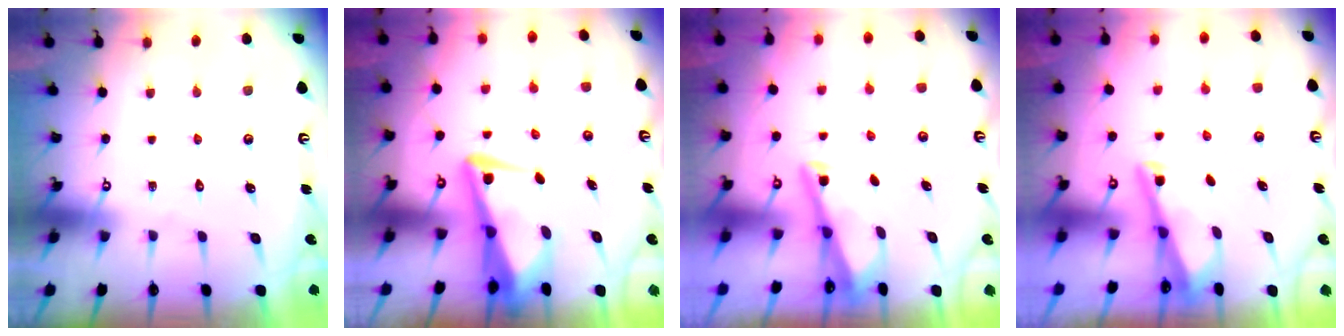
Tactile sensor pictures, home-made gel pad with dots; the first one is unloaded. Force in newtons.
{"total": 6.3, "press": 6.2, "slide": 1.5}
{"total": 2.9, "press": 2.9, "slide": 0.3}
{"total": 2.9, "press": 2.9, "slide": 0.3}